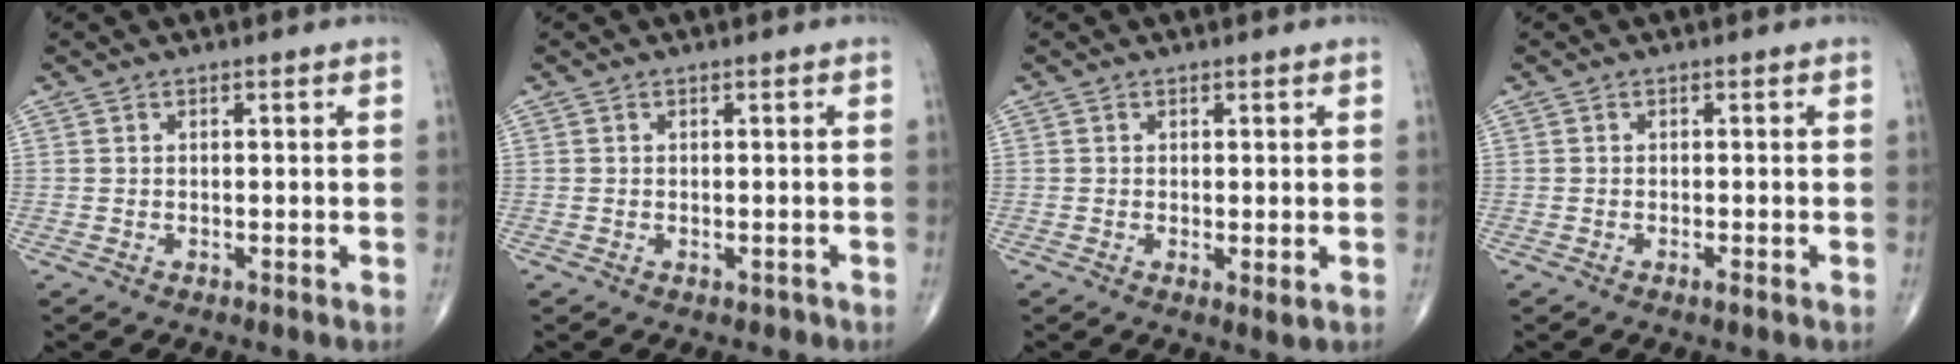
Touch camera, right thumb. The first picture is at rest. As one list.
[{"total": 0.6, "force": [-0.3, 0.4, 0.2], "torque": [0.003, 0.001, -0.004]}, {"total": 1.7, "force": [-0.1, 0.5, 1.6], "torque": [-0.030, -0.009, -0.003]}, {"total": 0.9, "force": [-0.5, 0.1, 0.7], "torque": [-0.015, -0.002, -0.010]}]